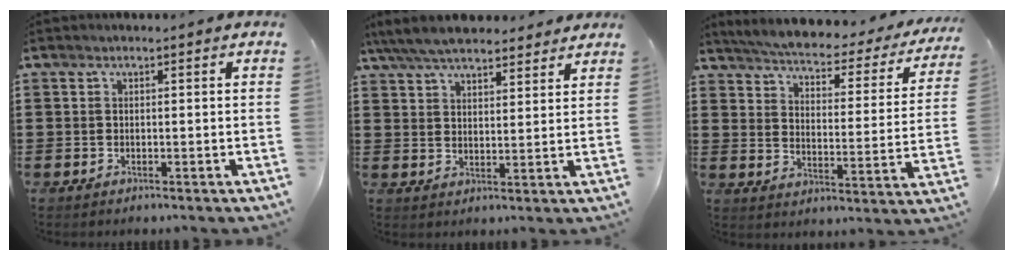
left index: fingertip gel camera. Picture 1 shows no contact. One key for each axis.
{"total": 6.8, "fx": 6.2, "fy": 1.5, "fz": 2.4, "tx": -0.067, "ty": -0.013, "tz": 0.115}
{"total": 3.7, "fx": 3.5, "fy": 0.0, "fz": 1.3, "tx": -0.047, "ty": -0.033, "tz": 0.049}